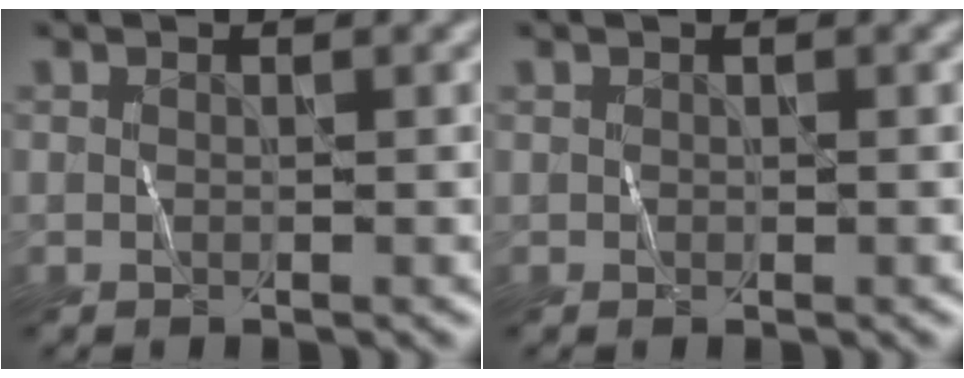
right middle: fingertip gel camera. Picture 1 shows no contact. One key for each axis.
{"total": 0.0}